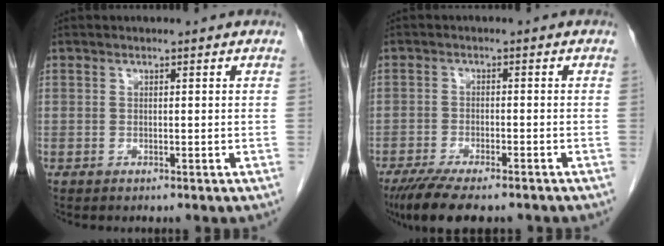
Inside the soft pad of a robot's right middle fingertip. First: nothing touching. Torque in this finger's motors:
{"motor_torque": [0.64, -0.52, 0.15, 0.08]}